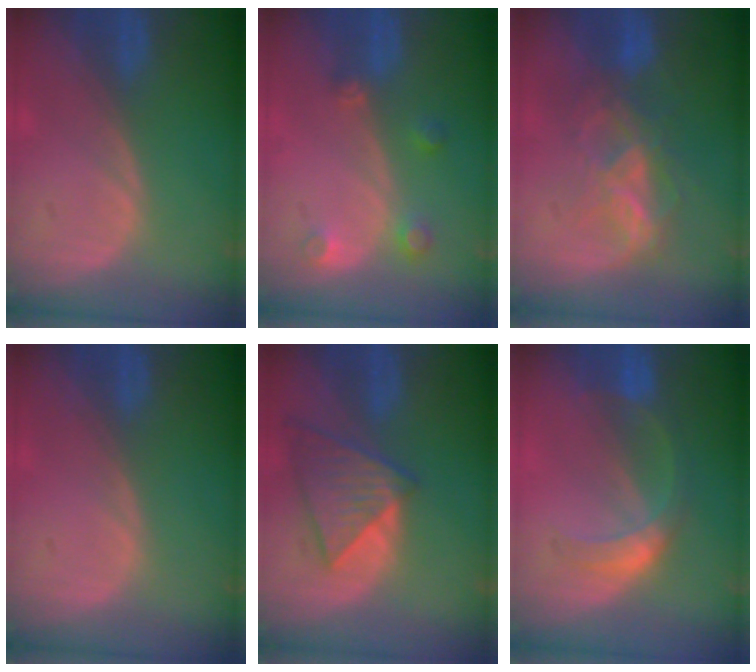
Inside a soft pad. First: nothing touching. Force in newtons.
{"total": 3.2, "press": 2.9, "slide": 1.4}
{"total": 6.7, "press": 6.5, "slide": 1.5}
{"total": 0.0}
{"total": 7.9, "press": 7.1, "slide": 3.4}
{"total": 5.6, "press": 5.1, "slide": 2.4}